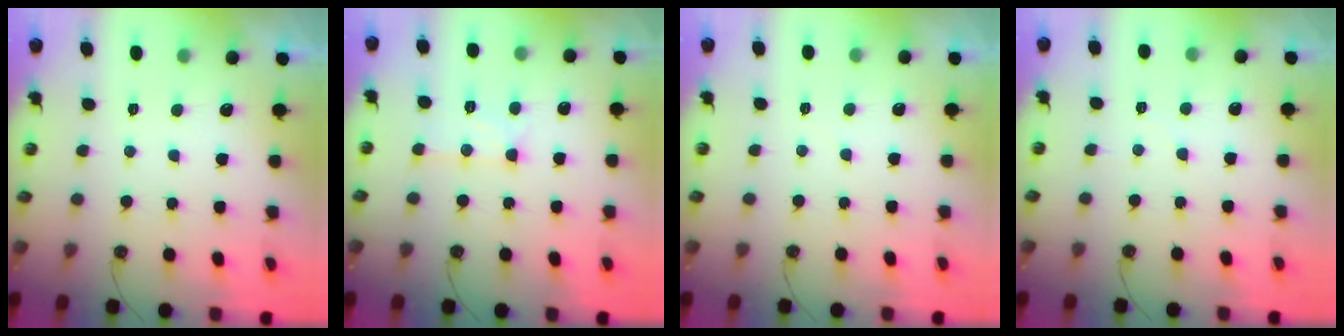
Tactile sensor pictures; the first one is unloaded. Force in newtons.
{"total": 10.5, "press": 10.4, "slide": 0.9}
{"total": 1.8, "press": 1.8, "slide": 0.4}
{"total": 2.4, "press": 2.4, "slide": 0.4}